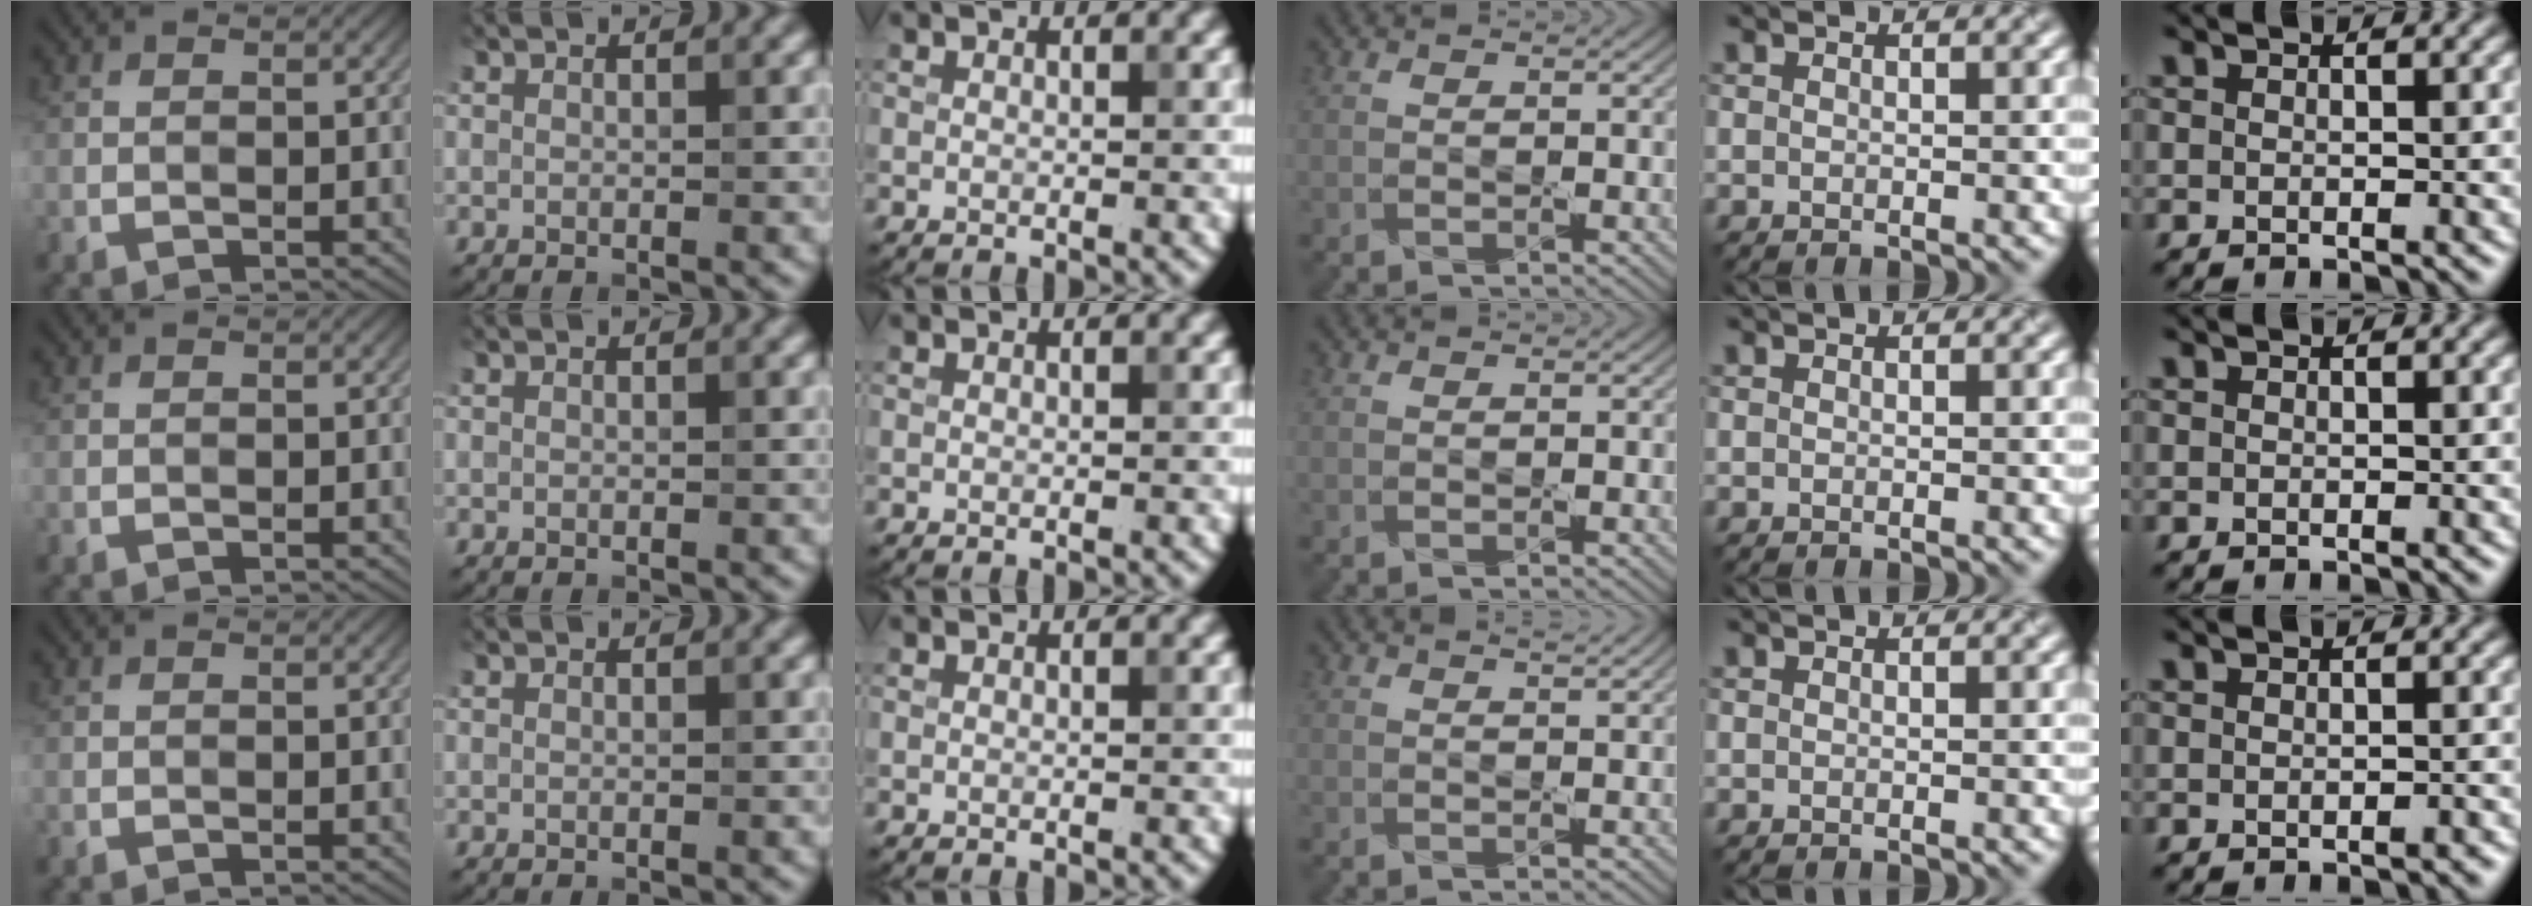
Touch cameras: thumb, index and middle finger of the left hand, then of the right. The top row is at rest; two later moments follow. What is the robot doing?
{"motion": "pour", "object": "sugar"}